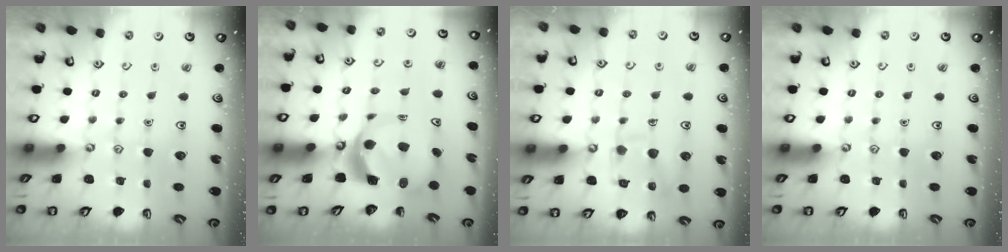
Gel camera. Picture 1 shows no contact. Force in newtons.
{"total": 7.3, "press": 7.2, "slide": 1.2}
{"total": 11.9, "press": 11.9, "slide": 1.1}
{"total": 0.0}